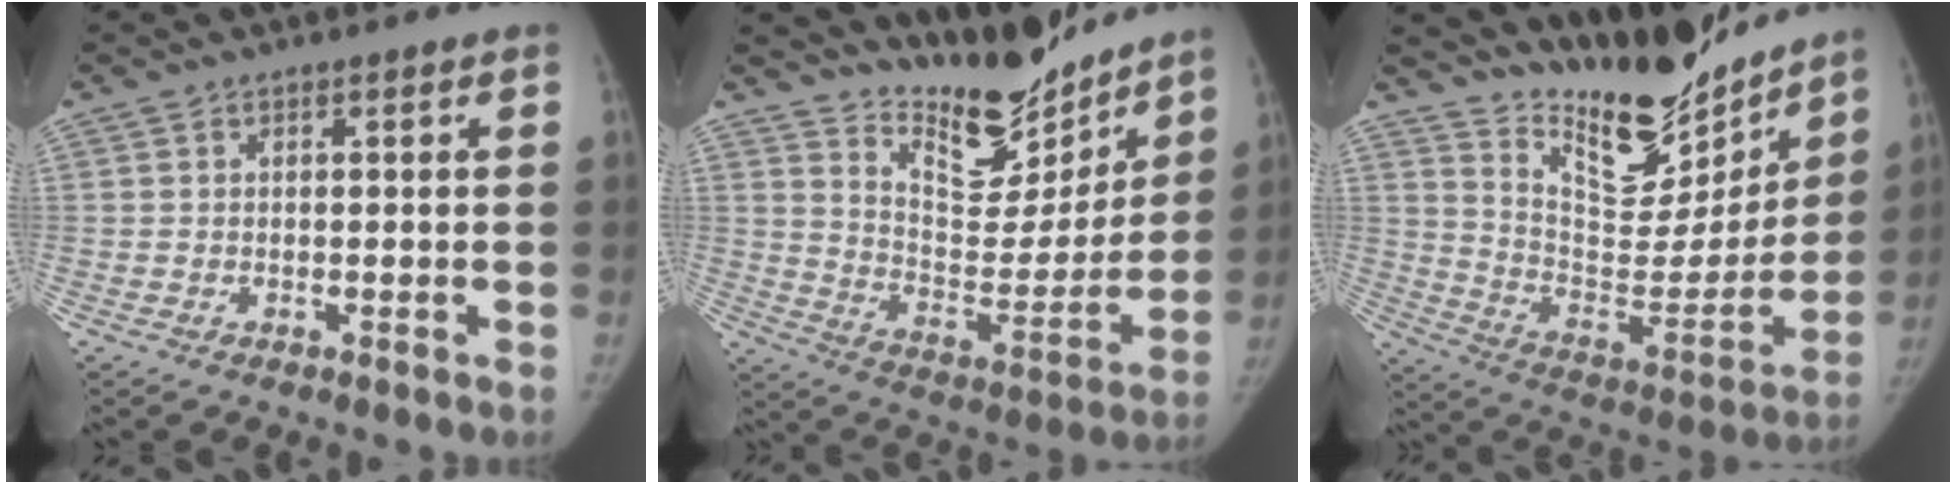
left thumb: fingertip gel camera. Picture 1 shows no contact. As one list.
[{"total": 17.8, "force": [15.5, 5.9, 6.5], "torque": [-0.042, -0.125, 0.252]}, {"total": 22.6, "force": [19.0, 7.5, 9.7], "torque": [-0.103, -0.132, 0.305]}]